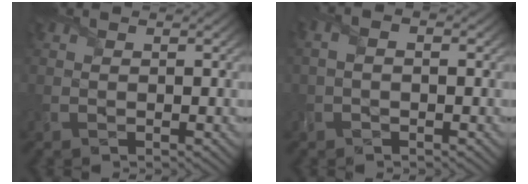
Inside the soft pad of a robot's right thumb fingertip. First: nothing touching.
{"total": 2.5, "force": [-0.2, 1.2, 2.2], "torque": [-0.043, 0.006, -0.005]}